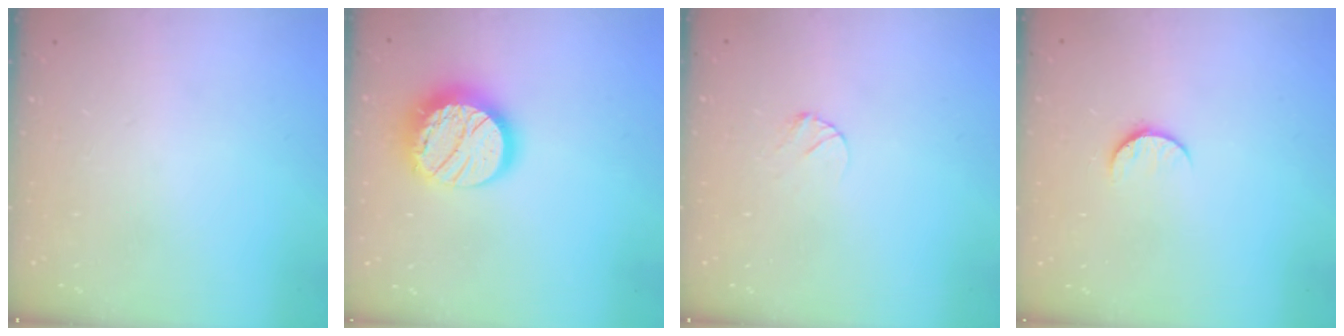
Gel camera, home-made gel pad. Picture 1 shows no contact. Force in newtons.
{"total": 18.0, "press": 17.9, "slide": 1.2}
{"total": 3.0, "press": 3.0, "slide": 0.4}
{"total": 5.5, "press": 5.5, "slide": 0.4}